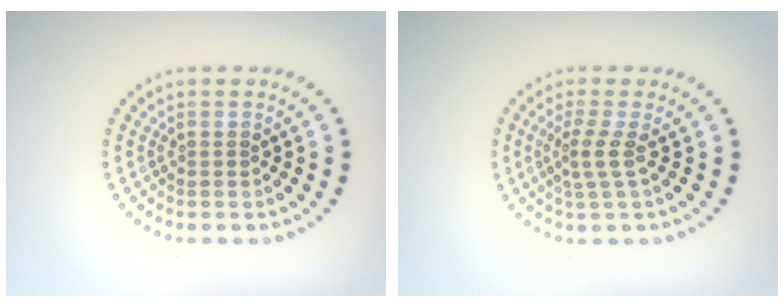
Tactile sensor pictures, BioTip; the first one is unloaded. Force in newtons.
{"total": 2.1, "press": 1.5, "slide": 1.5}